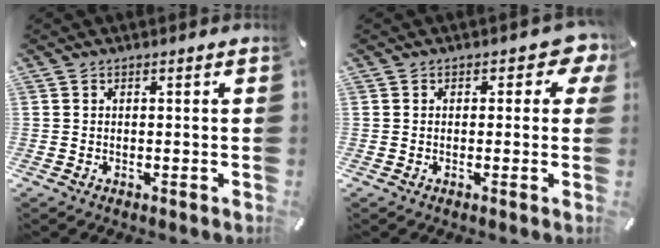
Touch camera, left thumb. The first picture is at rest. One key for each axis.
{"total": 4.6, "fx": 1.3, "fy": 2.8, "fz": 3.4, "tx": -0.038, "ty": 0.000, "tz": 0.016}